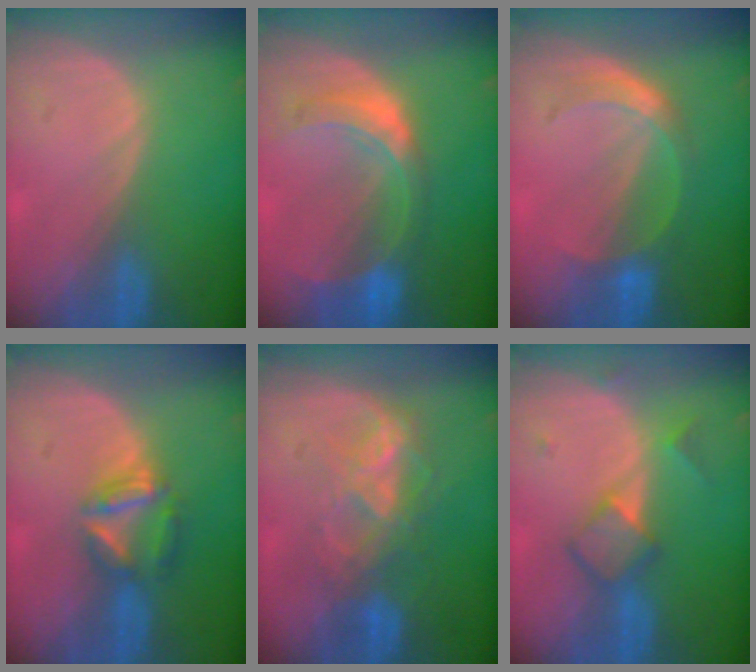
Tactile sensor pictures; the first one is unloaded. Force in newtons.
{"total": 7.8, "press": 6.9, "slide": 3.6}
{"total": 4.9, "press": 4.9, "slide": 0.3}
{"total": 6.1, "press": 5.5, "slide": 2.5}
{"total": 6.9, "press": 6.6, "slide": 1.9}
{"total": 4.9, "press": 4.8, "slide": 0.9}